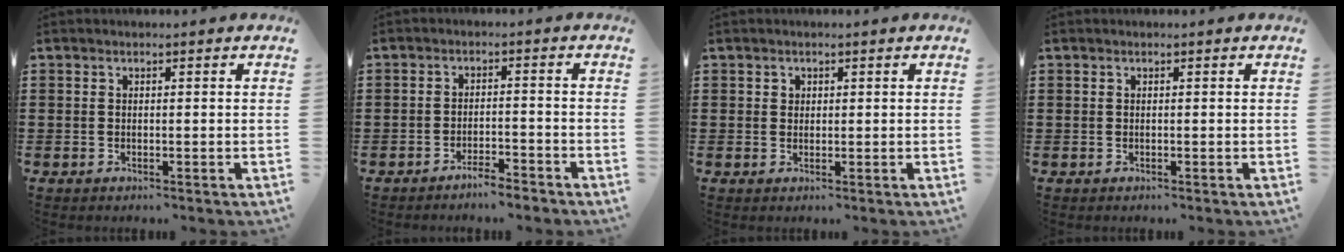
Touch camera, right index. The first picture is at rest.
{"total": 3.0, "force": [-2.9, 0.0, 0.5], "torque": [-0.013, -0.001, -0.059]}
{"total": 1.0, "force": [0.4, 0.9, 0.2], "torque": [-0.005, 0.002, 0.010]}
{"total": 0.0}